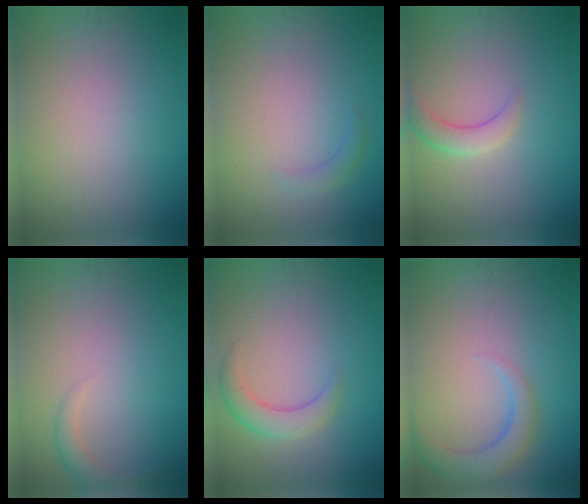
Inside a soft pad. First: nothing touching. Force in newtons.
{"total": 1.0, "press": 1.0, "slide": 0.1}
{"total": 2.3, "press": 2.2, "slide": 0.1}
{"total": 1.5, "press": 1.5, "slide": 0.1}
{"total": 2.8, "press": 2.8, "slide": 0.1}
{"total": 3.0, "press": 3.0, "slide": 0.3}